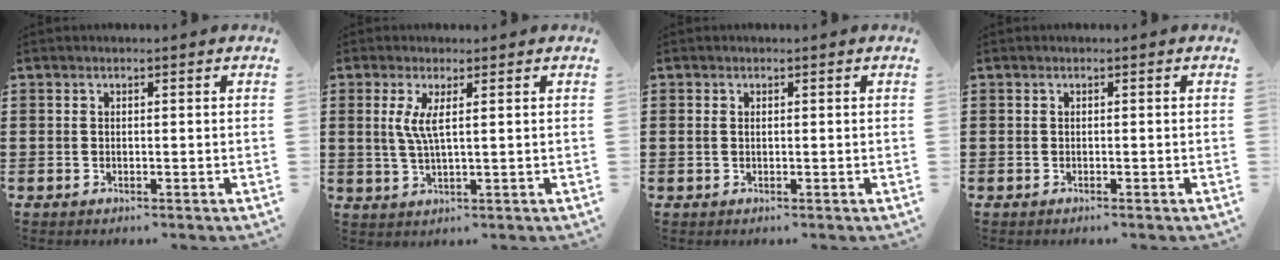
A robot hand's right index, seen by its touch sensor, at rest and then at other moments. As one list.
[{"total": 3.9, "force": [1.0, 0.4, 3.8], "torque": [-0.084, -0.006, 0.014]}, {"total": 0.7, "force": [0.1, 0.4, 0.6], "torque": [-0.014, 0.002, 0.001]}, {"total": 0.0}]